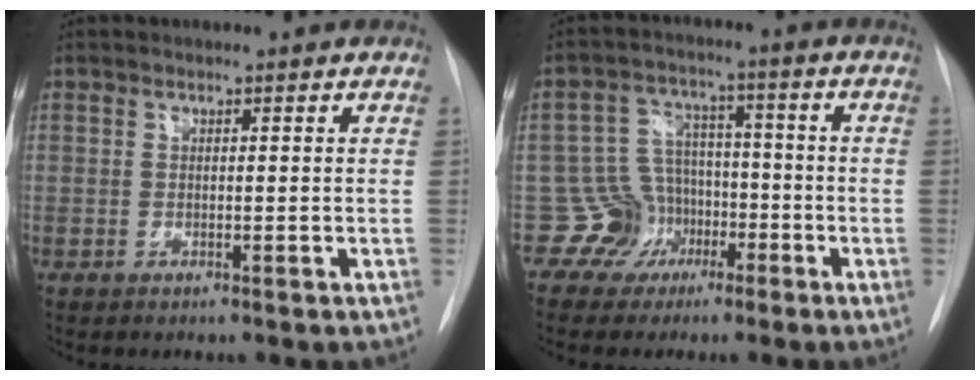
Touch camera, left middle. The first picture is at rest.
{"total": 6.6, "force": [-3.2, 5.8, -0.3], "torque": [0.020, 0.025, -0.051]}